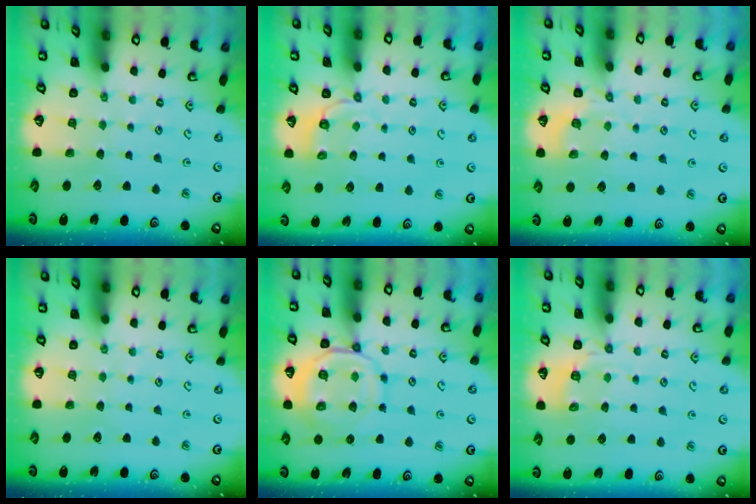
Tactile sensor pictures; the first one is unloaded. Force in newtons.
{"total": 3.0, "press": 1.8, "slide": 2.4}
{"total": 3.9, "press": 3.1, "slide": 2.3}
{"total": 0.0}
{"total": 12.2, "press": 12.1, "slide": 1.3}
{"total": 5.6, "press": 5.3, "slide": 2.0}